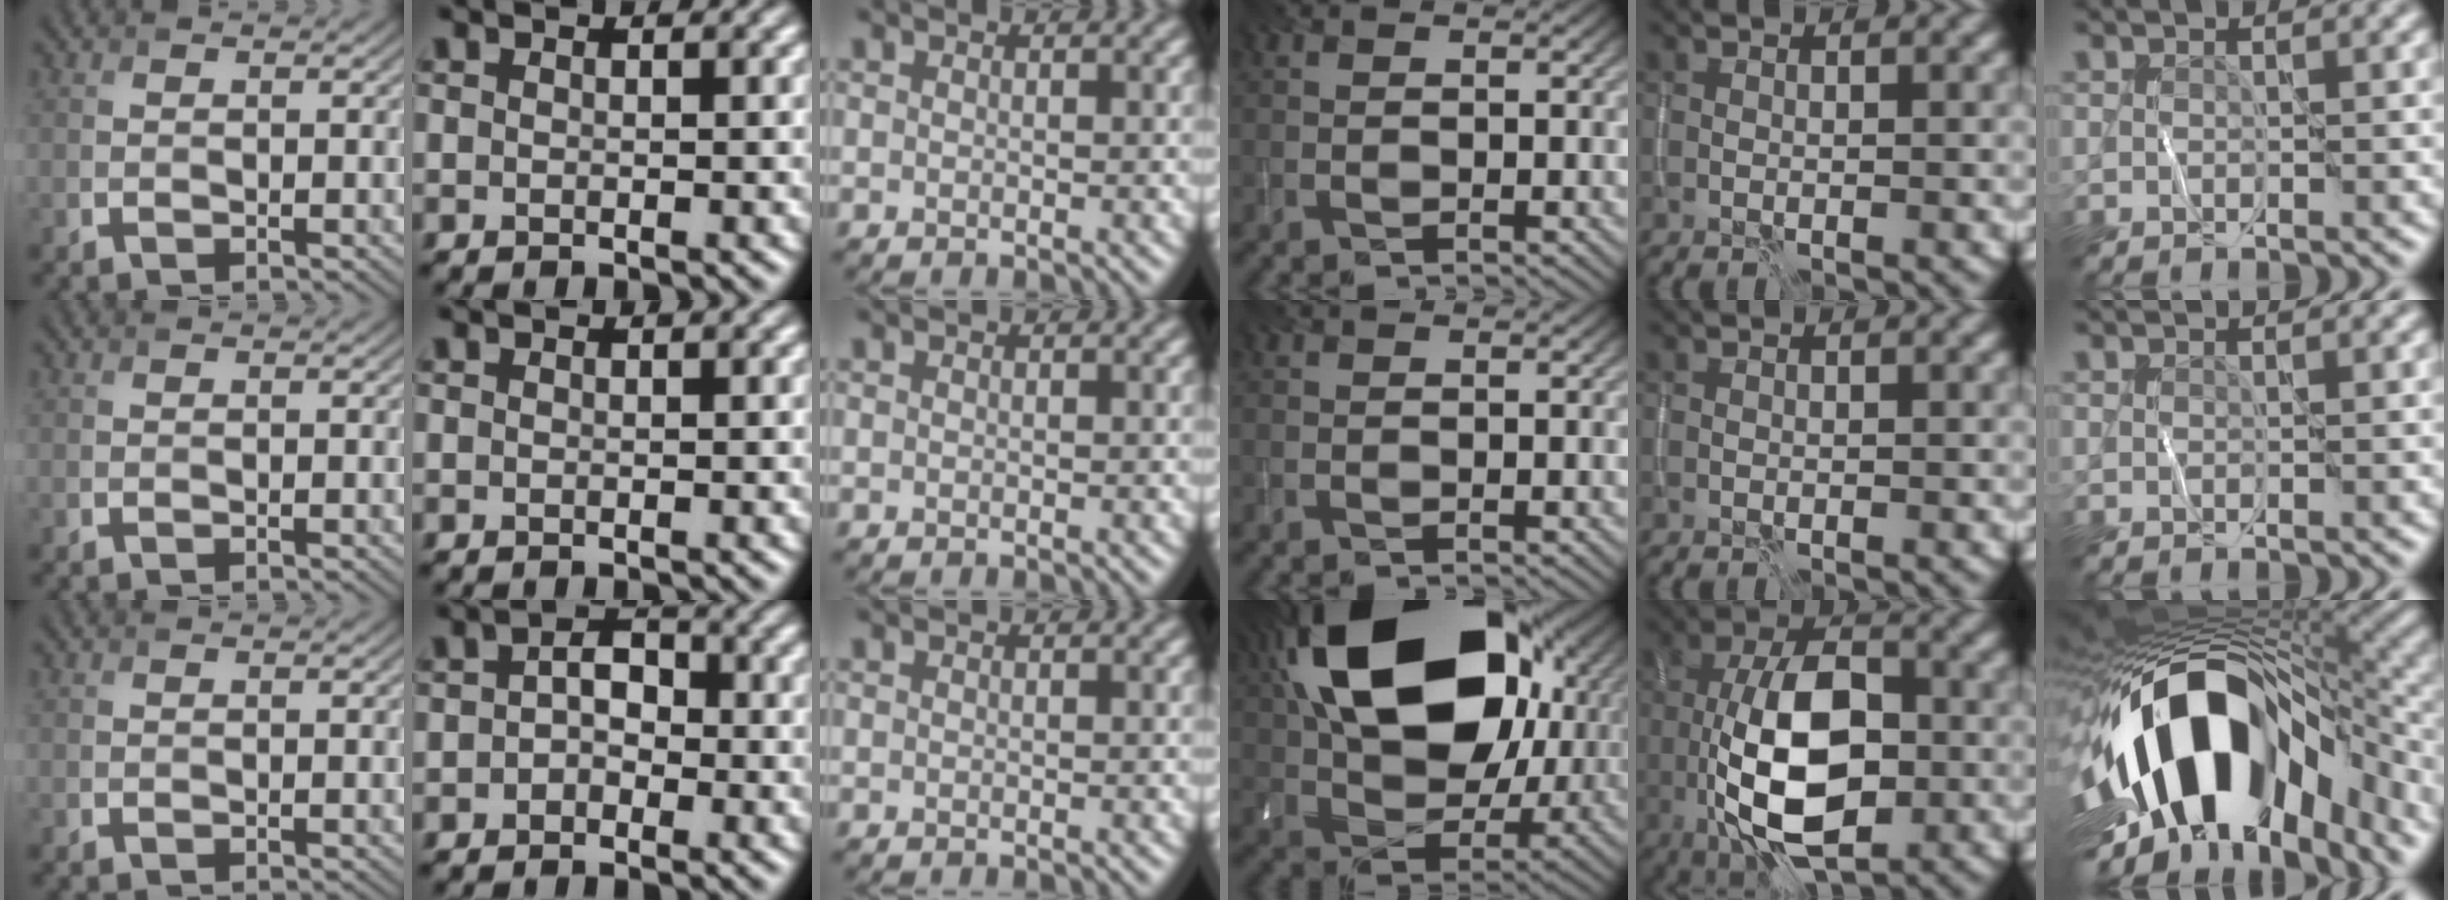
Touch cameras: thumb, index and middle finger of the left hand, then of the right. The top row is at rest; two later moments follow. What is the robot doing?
{"motion": "wipe", "object": "whiteboard"}